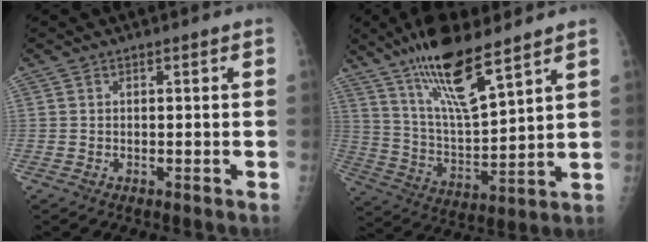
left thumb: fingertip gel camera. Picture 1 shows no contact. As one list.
[{"total": 16.1, "force": [11.1, 3.5, 11.2], "torque": [-0.192, -0.058, 0.218]}]